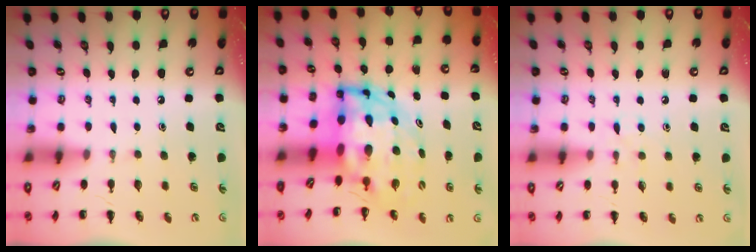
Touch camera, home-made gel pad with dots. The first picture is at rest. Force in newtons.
{"total": 9.1, "press": 8.8, "slide": 2.5}
{"total": 5.6, "press": 5.2, "slide": 2.0}